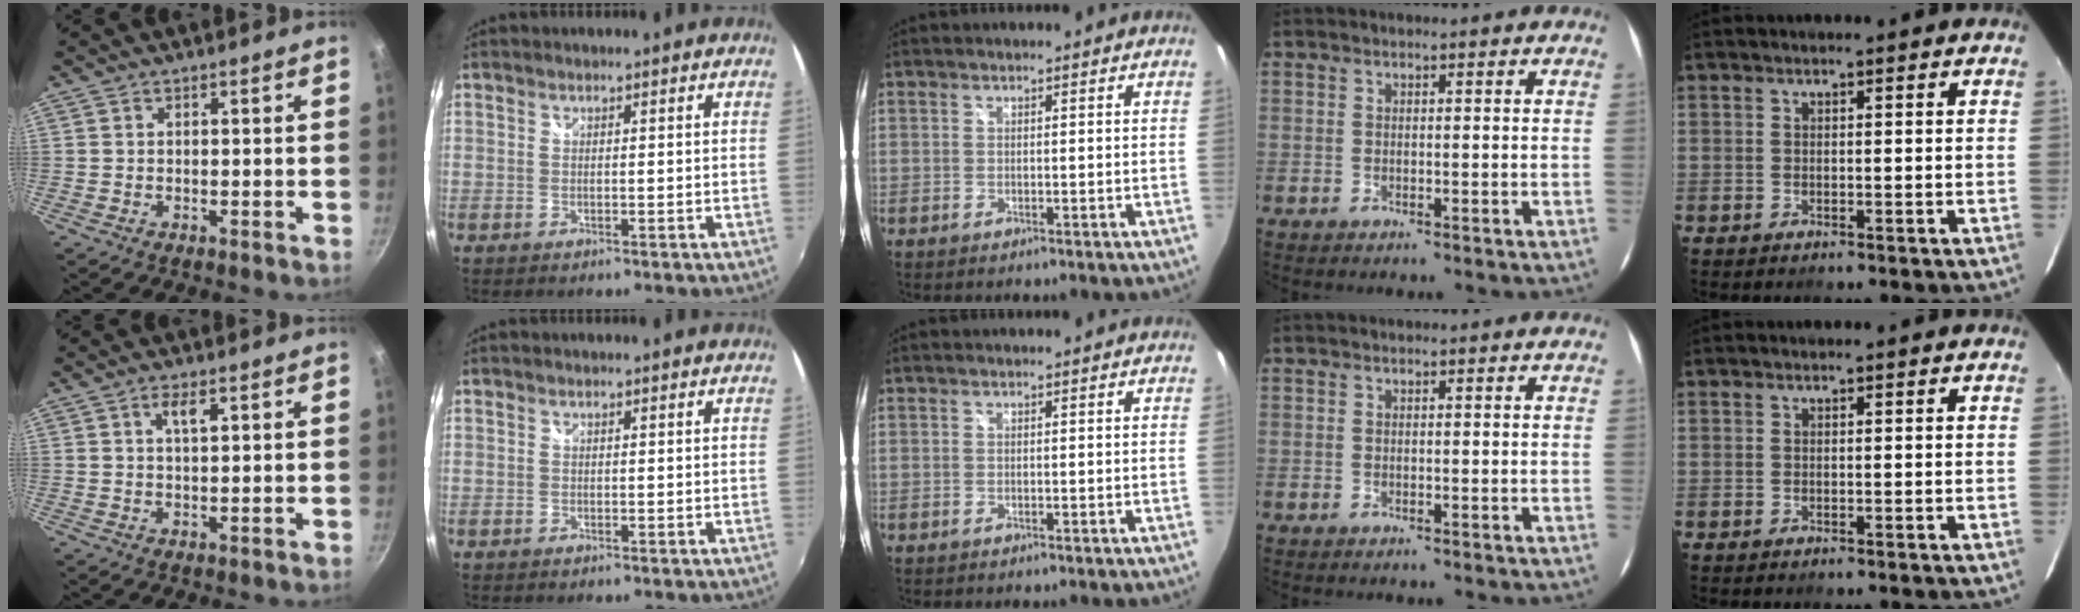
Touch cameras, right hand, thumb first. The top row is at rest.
{"thumb": {"total": 3.0, "force": [1.1, 1.1, 2.5], "torque": [-0.040, 0.000, 0.020]}}